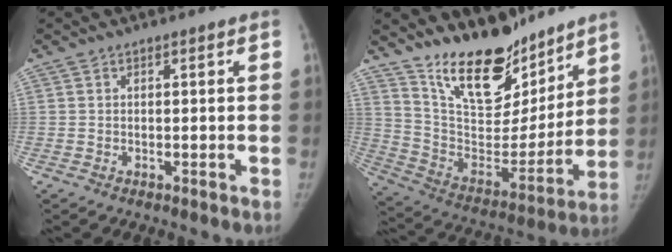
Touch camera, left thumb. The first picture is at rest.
{"total": 20.6, "force": [16.1, 8.8, 9.4], "torque": [-0.104, -0.103, 0.278]}